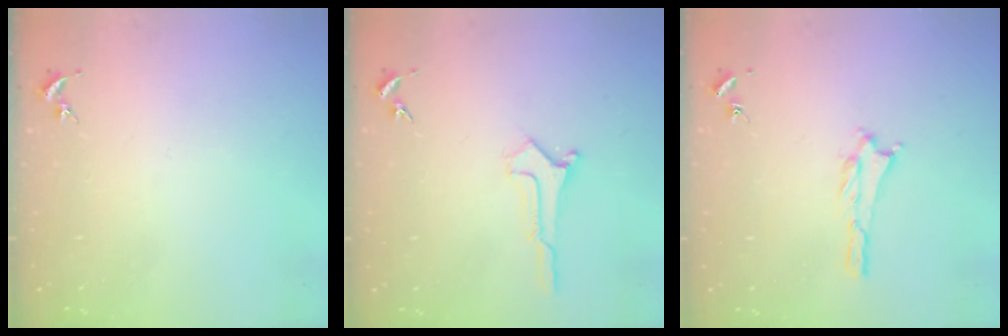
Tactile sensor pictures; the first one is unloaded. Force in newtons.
{"total": 0.6, "press": 0.6, "slide": 0.1}
{"total": 1.4, "press": 1.4, "slide": 0.3}